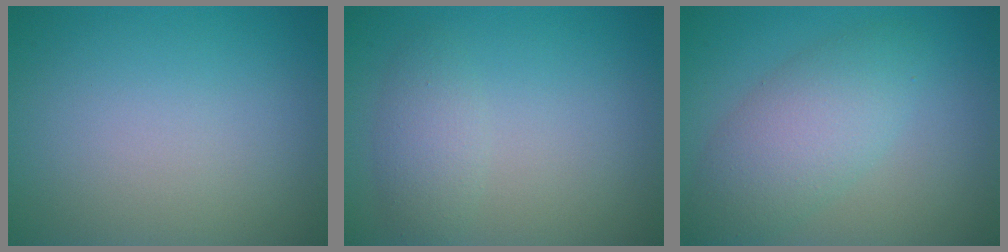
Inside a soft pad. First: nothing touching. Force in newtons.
{"total": 2.0, "press": 2.0, "slide": 0.1}
{"total": 5.0, "press": 5.0, "slide": 0.1}